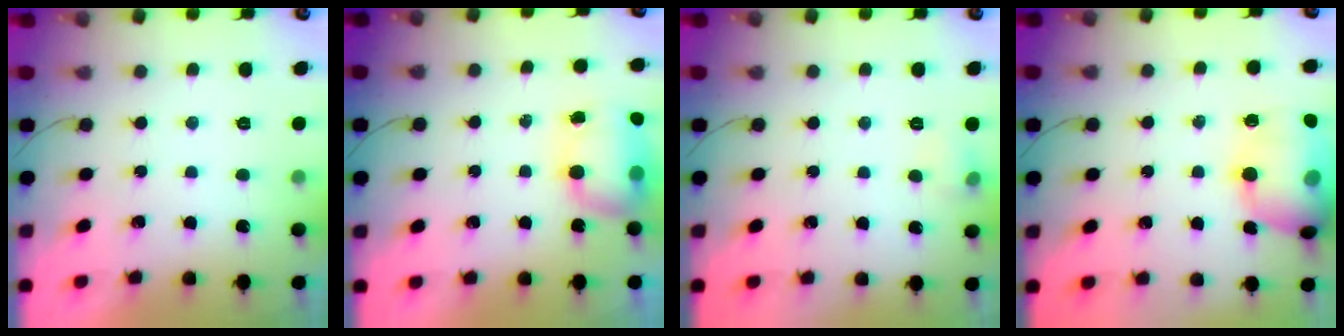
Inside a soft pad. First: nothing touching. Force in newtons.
{"total": 10.5, "press": 8.5, "slide": 6.1}
{"total": 5.2, "press": 5.0, "slide": 1.4}
{"total": 17.4, "press": 17.2, "slide": 2.7}